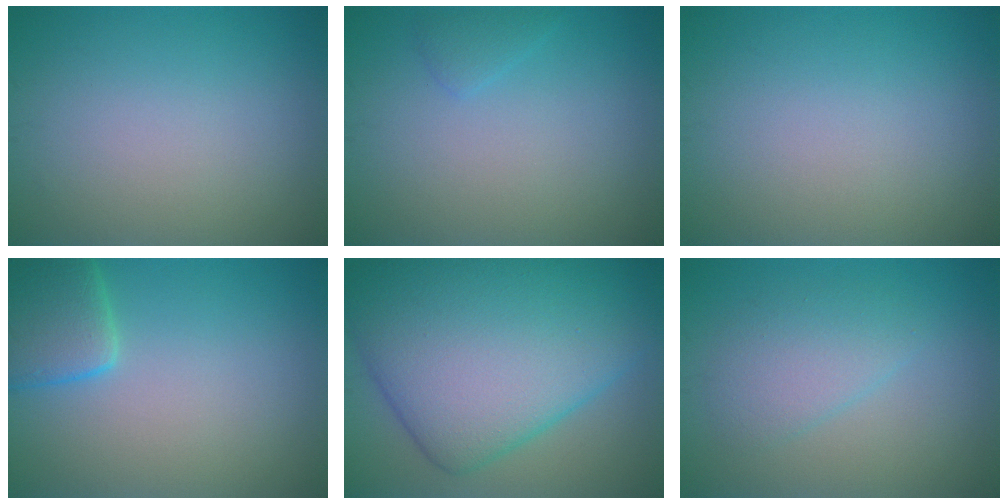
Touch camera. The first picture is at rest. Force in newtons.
{"total": 1.0, "press": 1.0, "slide": 0.1}
{"total": 0.0}
{"total": 4.1, "press": 4.1, "slide": 0.3}
{"total": 15.2, "press": 15.2, "slide": 0.1}
{"total": 2.9, "press": 2.9, "slide": 0.2}